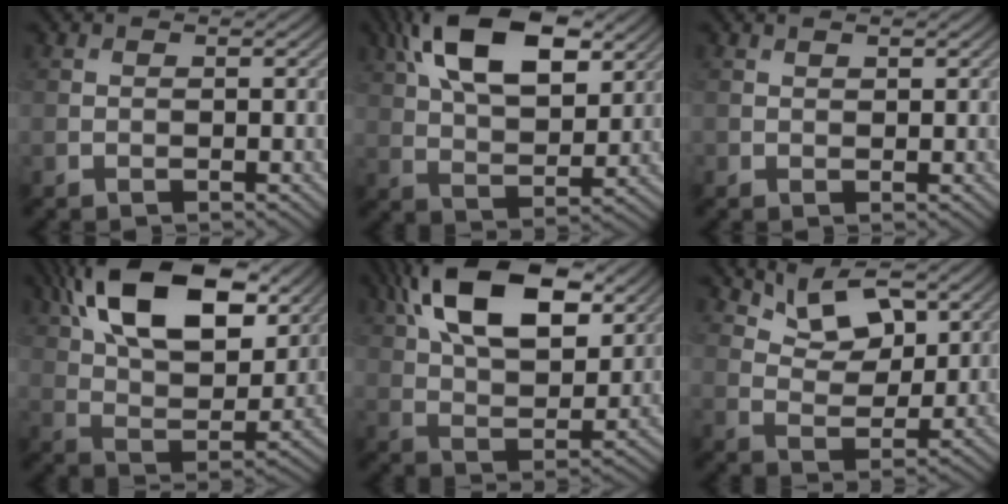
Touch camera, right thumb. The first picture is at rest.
{"total": 15.3, "force": [7.4, 7.5, 11.1], "torque": [-0.213, 0.014, 0.115]}
{"total": 0.7, "force": [0.6, 0.3, 0.2], "torque": [-0.006, 0.000, 0.012]}
{"total": 18.9, "force": [9.7, 9.2, 13.4], "torque": [-0.252, 0.025, 0.146]}
{"total": 17.1, "force": [8.5, 8.4, 12.2], "torque": [-0.235, 0.019, 0.126]}
{"total": 7.5, "force": [4.9, 3.4, 4.6], "torque": [-0.078, -0.009, 0.096]}